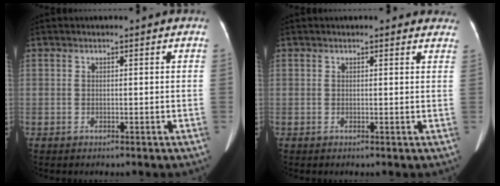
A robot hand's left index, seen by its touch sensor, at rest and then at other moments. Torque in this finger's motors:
{"motor_torque": [0.06, -0.05, 0.00, 0.01]}